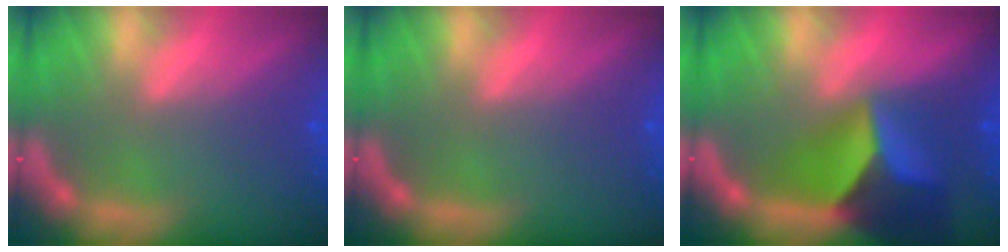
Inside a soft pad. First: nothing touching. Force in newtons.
{"total": 0.0}
{"total": 8.9}